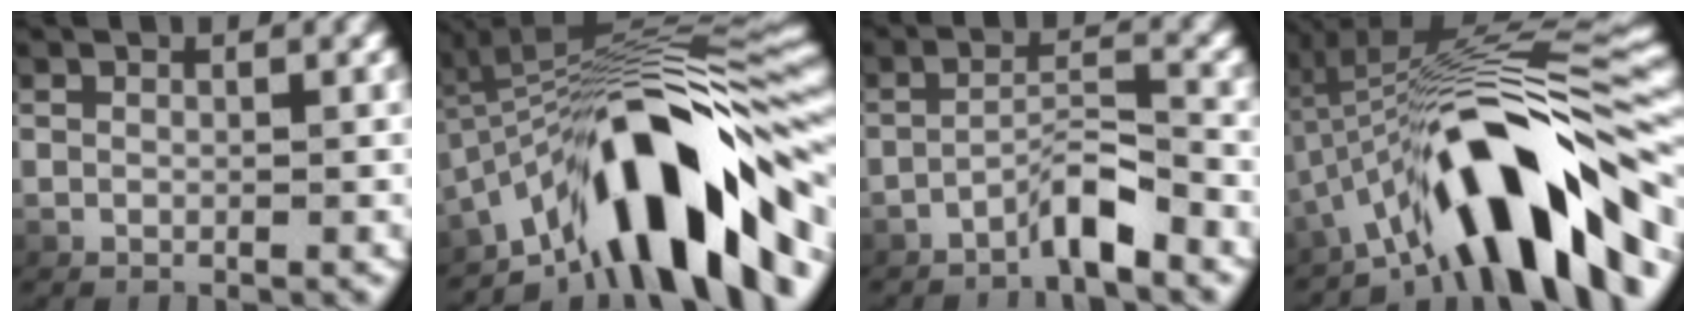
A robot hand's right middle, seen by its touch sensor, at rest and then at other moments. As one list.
[{"total": 14.6, "force": [-3.0, 6.4, 12.8], "torque": [-0.202, 0.018, -0.041]}, {"total": 3.1, "force": [-2.5, -0.1, 1.8], "torque": [-0.031, 0.004, -0.041]}, {"total": 13.7, "force": [-3.4, 5.1, 12.3], "torque": [-0.203, 0.019, -0.047]}]